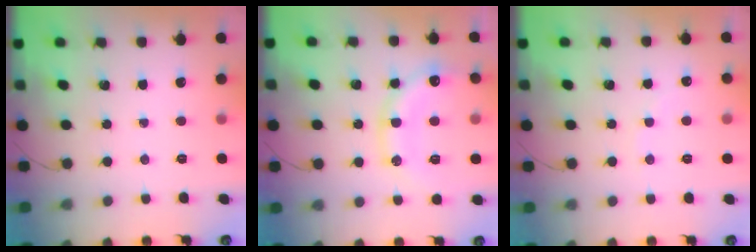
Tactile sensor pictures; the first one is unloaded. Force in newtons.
{"total": 15.3, "press": 15.1, "slide": 2.3}
{"total": 5.6, "press": 5.6, "slide": 1.0}